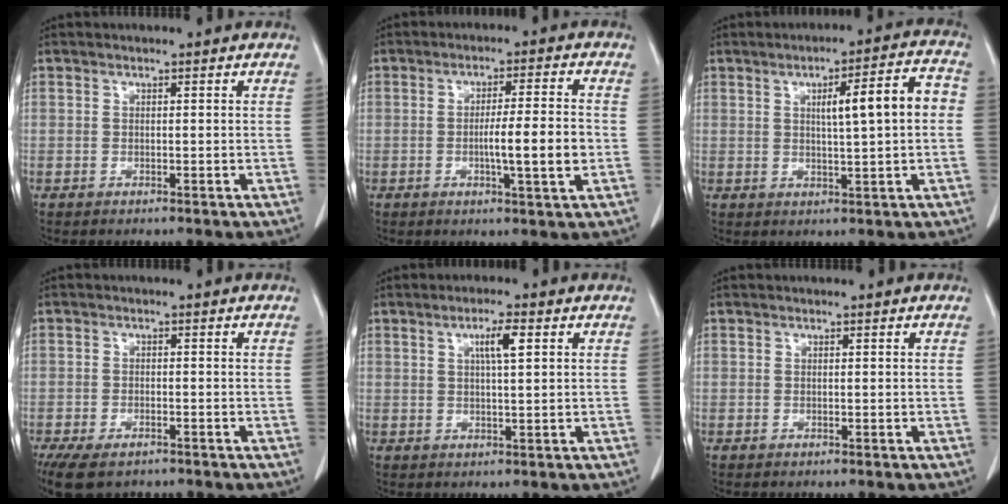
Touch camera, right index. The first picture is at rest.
{"total": 7.5, "force": [-1.3, 0.0, 7.4], "torque": [-0.118, -0.004, -0.023]}
{"total": 8.9, "force": [1.0, 1.1, 8.8], "torque": [-0.127, 0.022, 0.016]}
{"total": 7.4, "force": [-5.2, 3.4, 4.0], "torque": [-0.077, -0.011, -0.082]}
{"total": 4.0, "force": [1.5, 0.4, 3.7], "torque": [-0.064, 0.002, 0.024]}
{"total": 0.0}